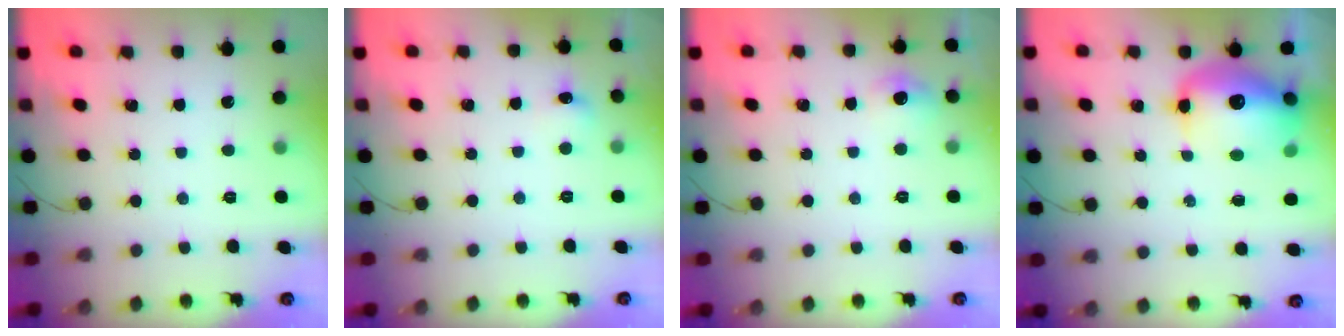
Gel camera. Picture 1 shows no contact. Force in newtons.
{"total": 5.2, "press": 4.9, "slide": 1.5}
{"total": 5.4, "press": 5.2, "slide": 1.6}
{"total": 15.6, "press": 15.1, "slide": 3.7}